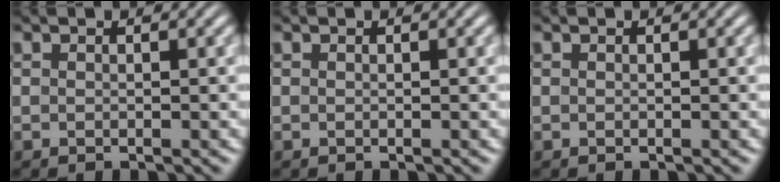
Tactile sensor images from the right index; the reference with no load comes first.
{"total": 0.0}
{"total": 0.0}